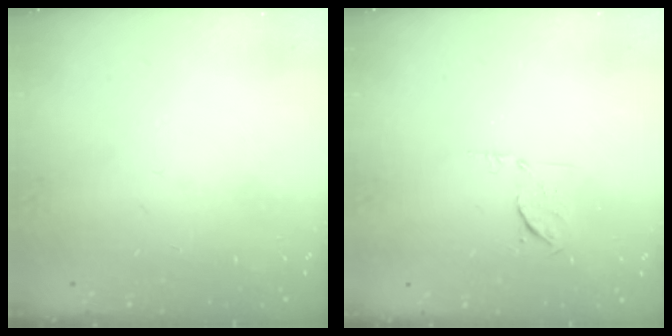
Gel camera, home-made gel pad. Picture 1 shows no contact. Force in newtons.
{"total": 5.5, "press": 5.4, "slide": 1.2}